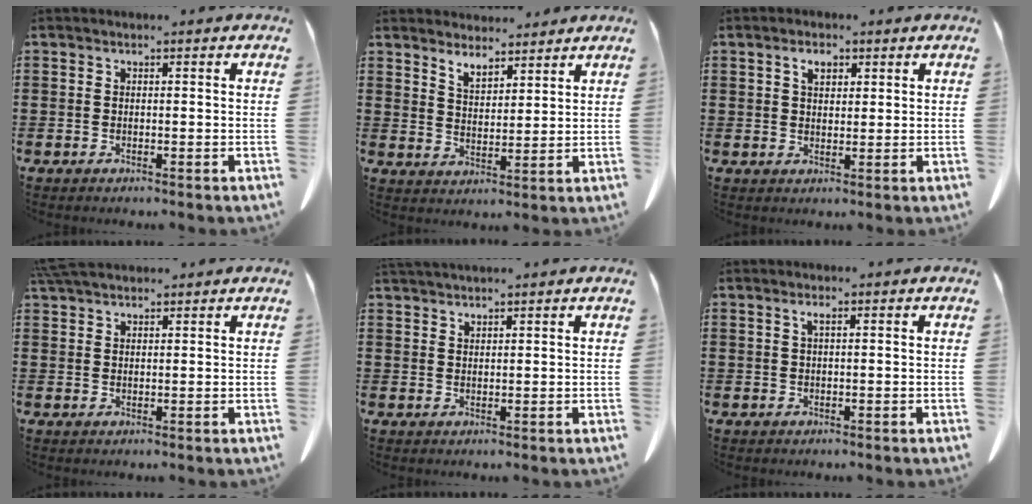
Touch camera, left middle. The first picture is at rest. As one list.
[{"total": 4.5, "force": [4.3, 1.3, 0.6], "torque": [-0.025, -0.015, 0.082]}, {"total": 2.9, "force": [1.5, 1.5, 1.9], "torque": [-0.027, -0.001, 0.025]}, {"total": 3.4, "force": [3.0, 0.8, 1.3], "torque": [-0.035, -0.002, 0.060]}, {"total": 1.7, "force": [1.7, 0.0, 0.3], "torque": [-0.010, -0.002, 0.034]}, {"total": 1.1, "force": [0.4, 0.1, 1.0], "torque": [-0.021, 0.000, 0.008]}]